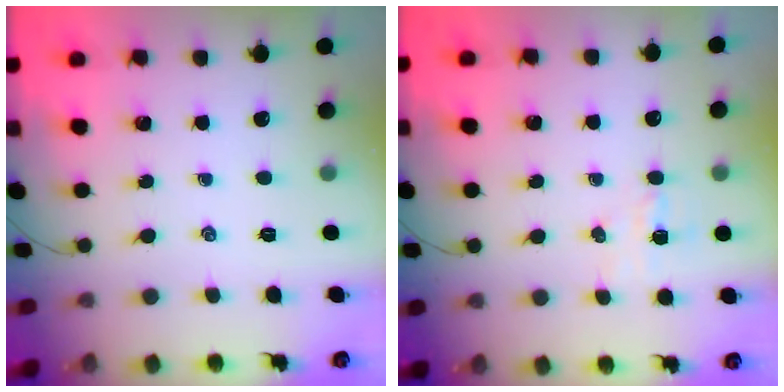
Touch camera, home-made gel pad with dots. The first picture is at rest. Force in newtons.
{"total": 3.5, "press": 3.3, "slide": 1.1}